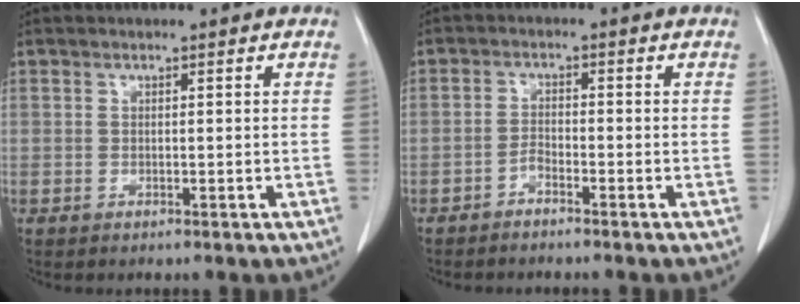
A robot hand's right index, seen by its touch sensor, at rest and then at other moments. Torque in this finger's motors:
{"motor_torque": [0.07, 0.04, 0.00, 0.02]}